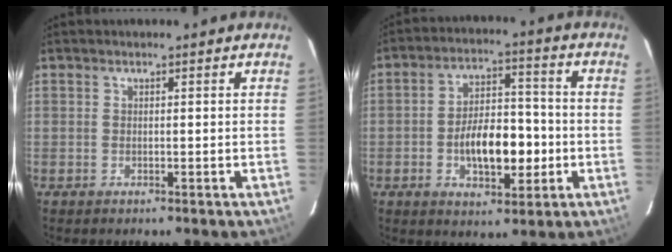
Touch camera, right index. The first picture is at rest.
{"total": 11.7, "force": [-2.9, 5.8, 9.7], "torque": [-0.177, 0.014, -0.038]}